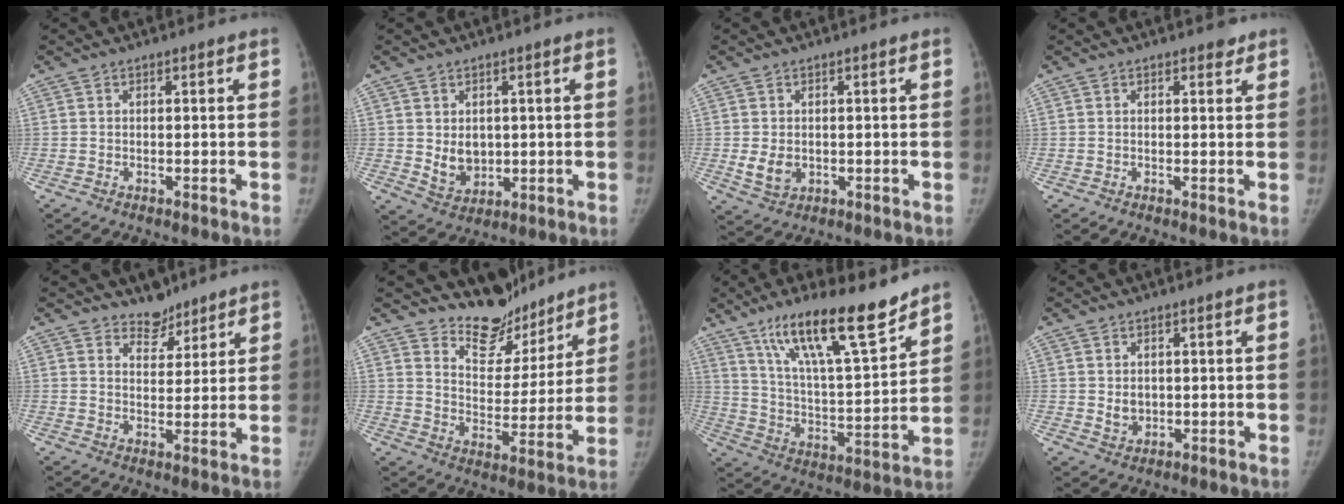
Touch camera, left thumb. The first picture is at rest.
{"total": 5.7, "force": [0.4, 4.5, 3.4], "torque": [-0.033, -0.012, 0.024]}
{"total": 4.0, "force": [-0.3, 3.1, 2.5], "torque": [-0.035, -0.006, 0.005]}
{"total": 1.3, "force": [0.9, 0.7, 0.5], "torque": [0.002, -0.005, 0.008]}
{"total": 4.7, "force": [4.0, 2.5, 0.4], "torque": [0.025, -0.031, 0.065]}
{"total": 11.5, "force": [10.3, 5.0, 1.6], "torque": [0.026, -0.093, 0.171]}
{"total": 19.6, "force": [13.8, 4.2, 13.3], "torque": [-0.197, -0.072, 0.241]}
{"total": 3.0, "force": [0.2, 2.5, 1.7], "torque": [-0.017, -0.005, 0.013]}